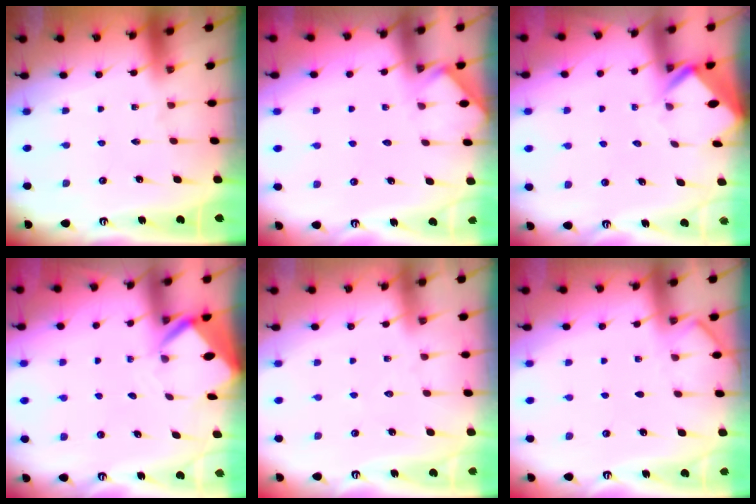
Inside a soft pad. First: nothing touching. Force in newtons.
{"total": 2.6, "press": 2.6, "slide": 0.4}
{"total": 3.3, "press": 3.3, "slide": 0.2}
{"total": 3.9, "press": 3.9, "slide": 0.2}
{"total": 3.2, "press": 3.1, "slide": 0.4}
{"total": 3.8, "press": 3.7, "slide": 0.4}